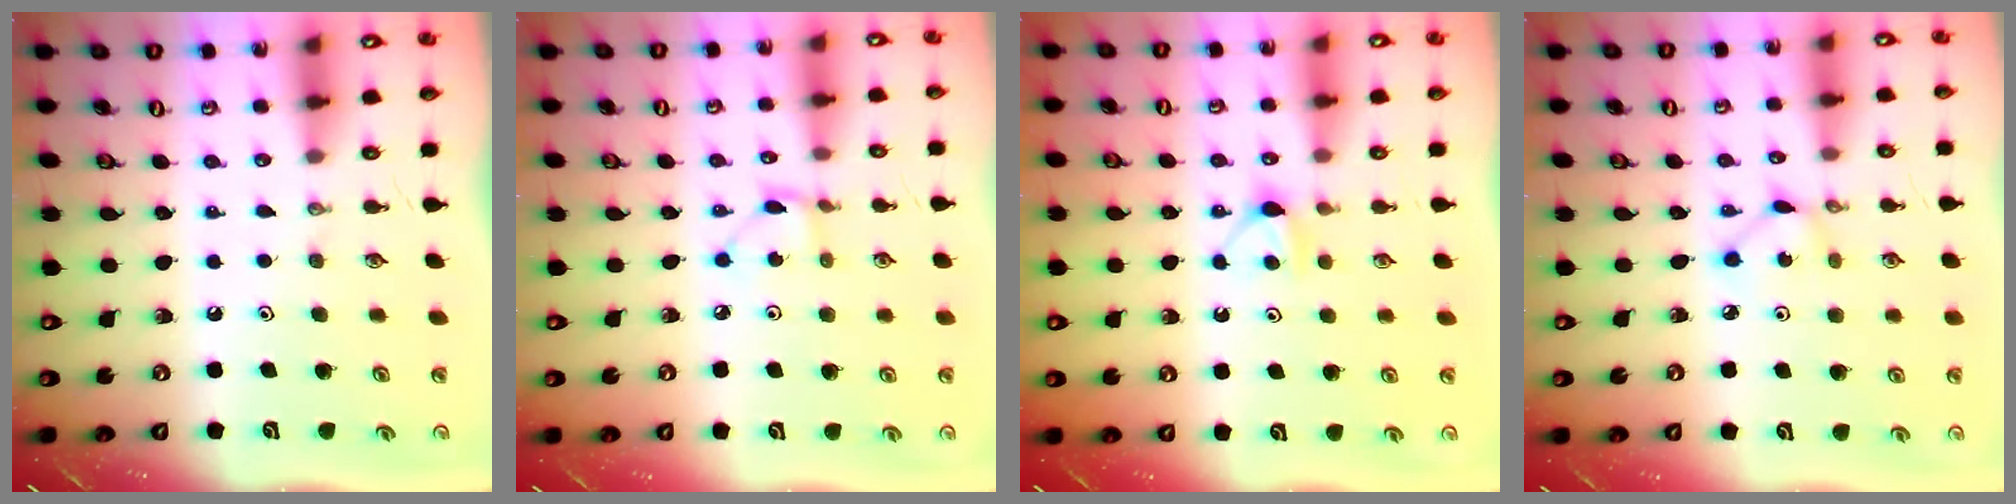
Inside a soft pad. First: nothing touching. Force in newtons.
{"total": 2.4, "press": 2.4, "slide": 0.3}
{"total": 4.5, "press": 4.4, "slide": 0.8}
{"total": 2.2, "press": 2.2, "slide": 0.1}